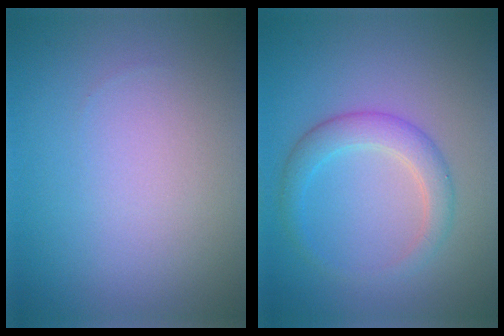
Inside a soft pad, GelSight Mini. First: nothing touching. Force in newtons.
{"total": 2.9, "press": 2.9, "slide": 0.1}